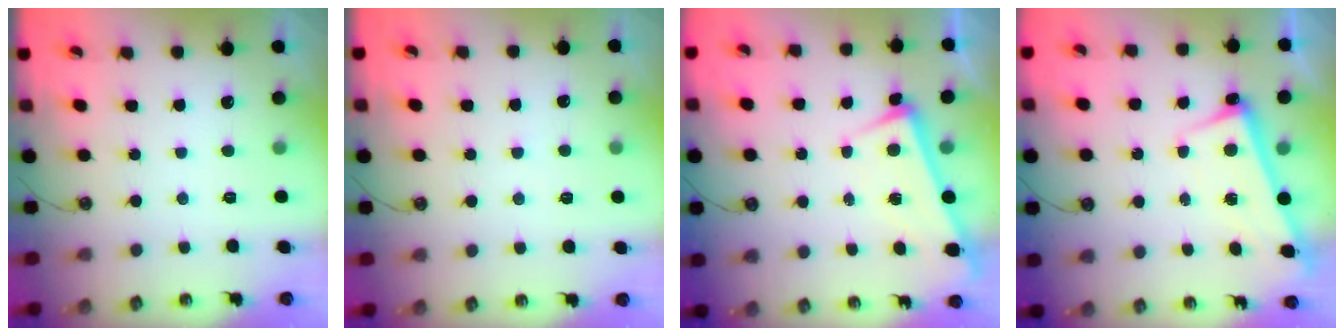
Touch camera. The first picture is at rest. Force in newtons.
{"total": 5.8, "press": 5.8, "slide": 0.1}
{"total": 1.6, "press": 1.5, "slide": 0.5}
{"total": 2.7, "press": 2.5, "slide": 1.0}